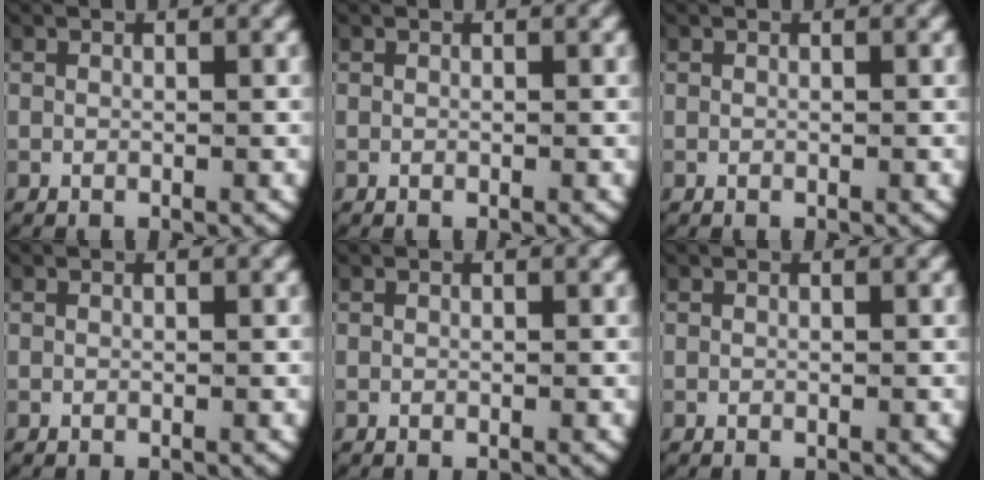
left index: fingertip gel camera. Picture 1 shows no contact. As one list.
[{"total": 0.0}, {"total": 0.0}, {"total": 0.0}, {"total": 0.0}, {"total": 0.0}]